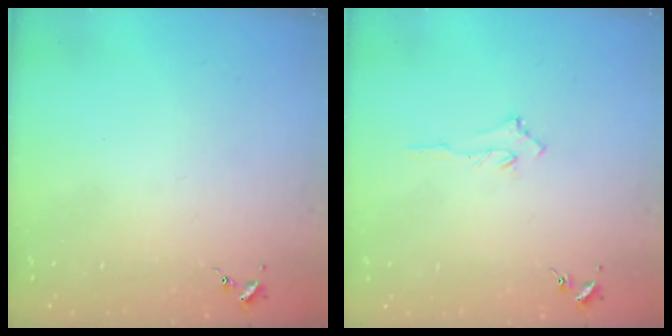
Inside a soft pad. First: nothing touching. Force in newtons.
{"total": 2.9, "press": 2.9, "slide": 0.4}